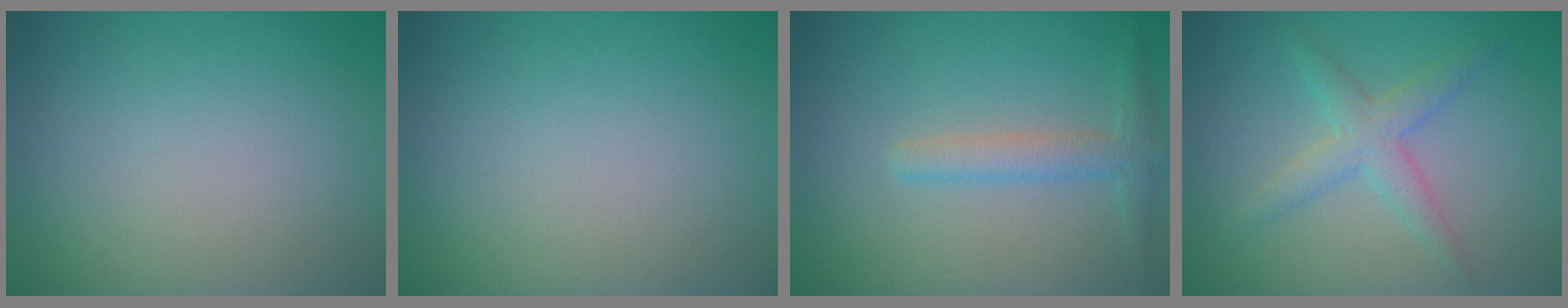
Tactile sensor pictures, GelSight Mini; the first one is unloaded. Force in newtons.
{"total": 0.0}
{"total": 2.2, "press": 2.2, "slide": 0.1}
{"total": 2.8, "press": 2.8, "slide": 0.1}